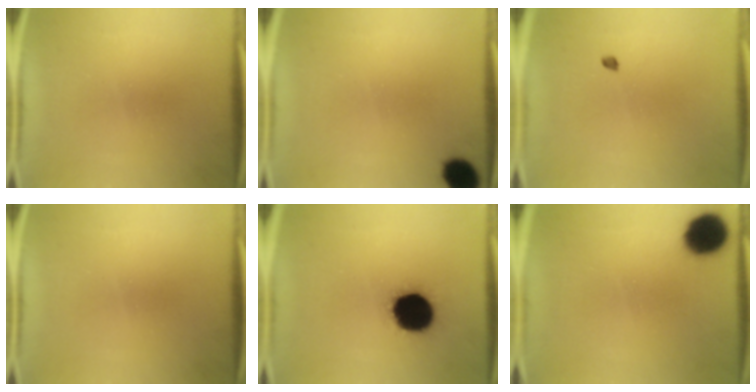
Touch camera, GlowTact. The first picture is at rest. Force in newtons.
{"total": 7.0}
{"total": 0.9}
{"total": 0.0}
{"total": 19.1}
{"total": 12.7}